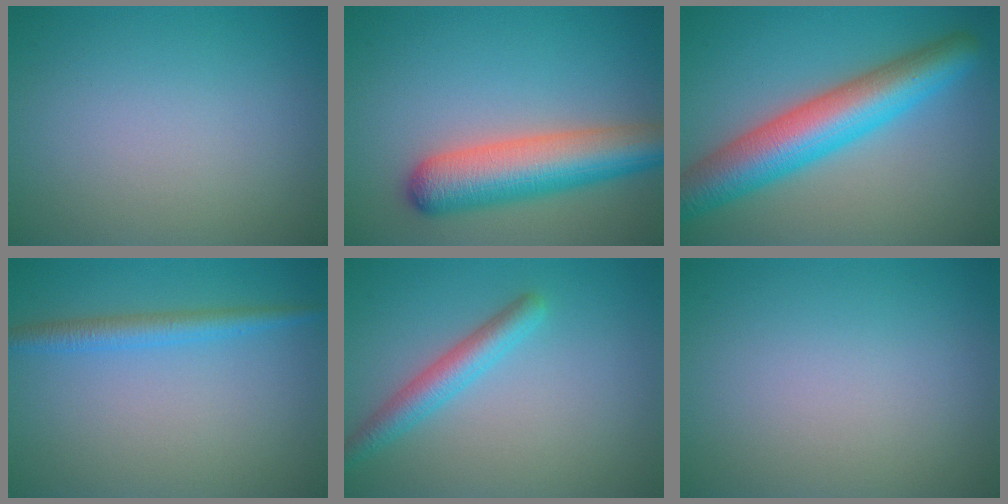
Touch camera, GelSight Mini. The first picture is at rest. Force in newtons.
{"total": 7.4, "press": 7.4, "slide": 0.3}
{"total": 8.5, "press": 8.5, "slide": 0.2}
{"total": 2.4, "press": 2.4, "slide": 0.1}
{"total": 2.9, "press": 2.9, "slide": 0.1}
{"total": 0.0}